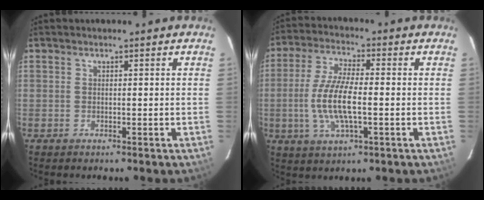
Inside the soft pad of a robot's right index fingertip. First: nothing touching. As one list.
[{"total": 10.8, "force": [-1.6, 3.3, 10.1], "torque": [-0.209, -0.001, -0.033]}]